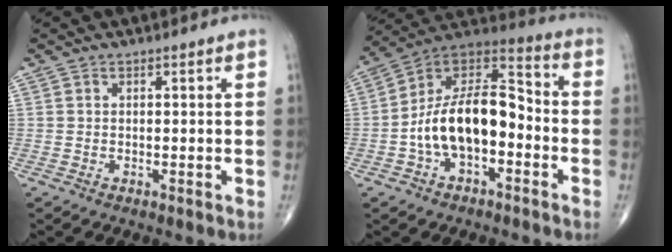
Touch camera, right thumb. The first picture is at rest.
{"total": 17.1, "force": [-3.6, 9.3, 13.9], "torque": [-0.226, 0.054, -0.069]}